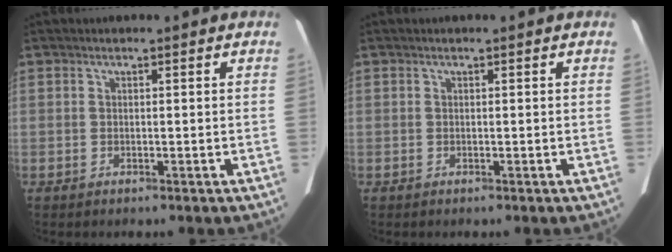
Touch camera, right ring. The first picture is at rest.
{"total": 0.0}